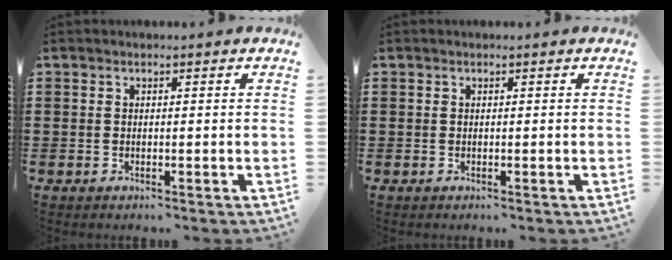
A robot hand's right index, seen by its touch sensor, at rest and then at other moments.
{"total": 0.0}